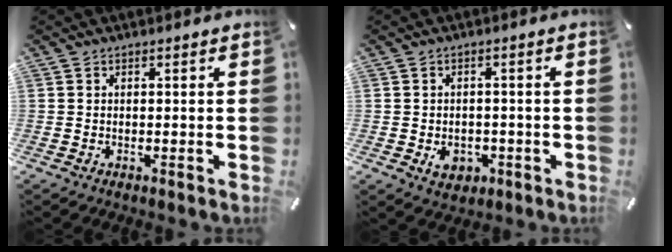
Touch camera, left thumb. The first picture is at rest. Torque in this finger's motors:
{"motor_torque": [0.00, 0.04, 0.00, 0.01, 0.00]}